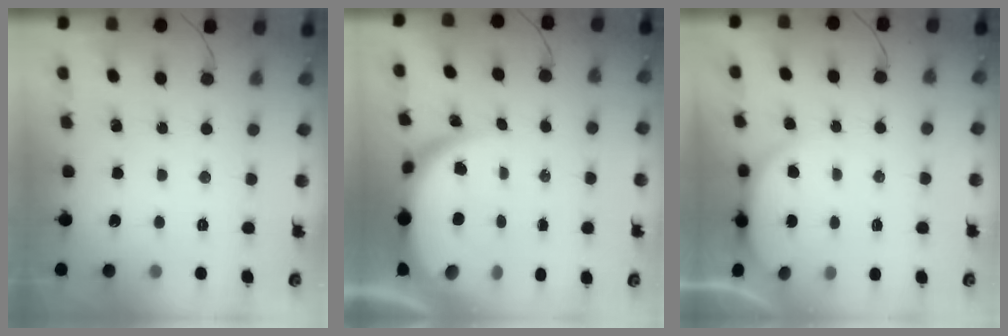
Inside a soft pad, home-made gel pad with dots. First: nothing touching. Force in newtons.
{"total": 8.8, "press": 8.7, "slide": 0.8}
{"total": 4.2, "press": 4.2, "slide": 0.6}